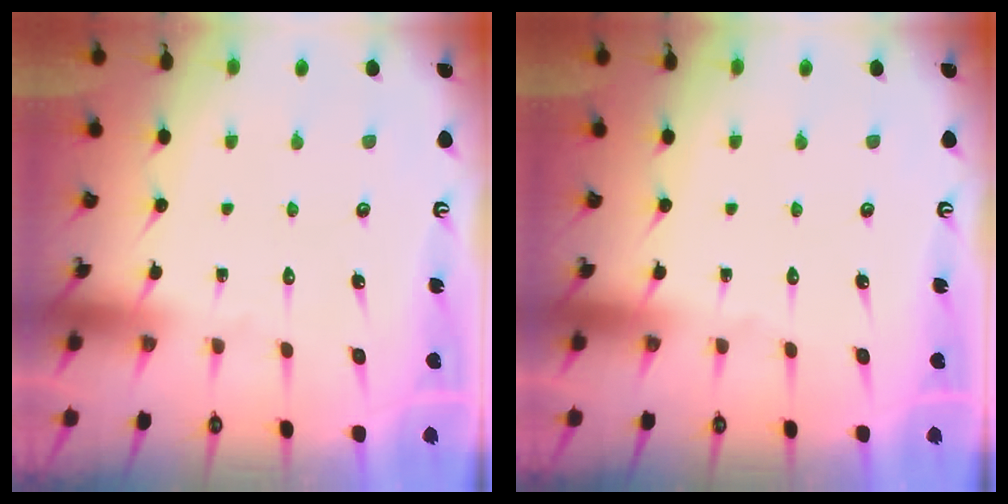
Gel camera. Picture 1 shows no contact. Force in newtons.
{"total": 0.0}